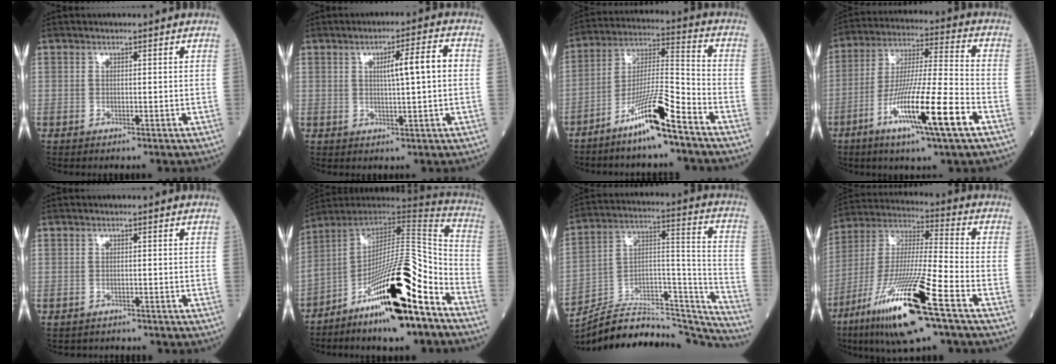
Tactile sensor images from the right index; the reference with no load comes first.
{"total": 6.0, "force": [0.8, 0.2, 5.9], "torque": [-0.095, 0.009, 0.012]}
{"total": 11.8, "force": [-7.9, 0.3, 8.7], "torque": [-0.168, -0.005, -0.149]}
{"total": 16.0, "force": [-7.2, 0.1, 14.3], "torque": [-0.270, -0.020, -0.129]}
{"total": 2.2, "force": [-2.0, 0.9, 0.1], "torque": [-0.007, -0.001, -0.028]}
{"total": 21.9, "force": [-12.0, 3.6, 18.0], "torque": [-0.258, 0.006, -0.194]}
{"total": 25.8, "force": [-24.6, 4.0, 6.5], "torque": [-0.087, 0.040, -0.371]}
{"total": 20.5, "force": [-10.6, 1.0, 17.5], "torque": [-0.363, -0.047, -0.198]}